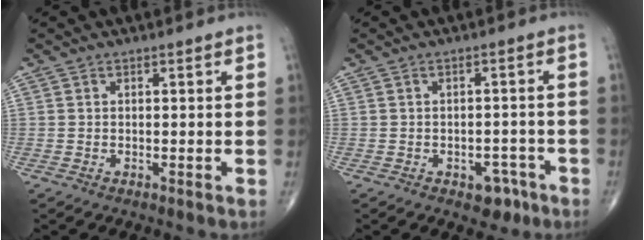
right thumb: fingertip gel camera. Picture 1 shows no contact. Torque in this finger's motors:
{"motor_torque": [2.77, 2.24, 0.50, -0.20, 0.02]}